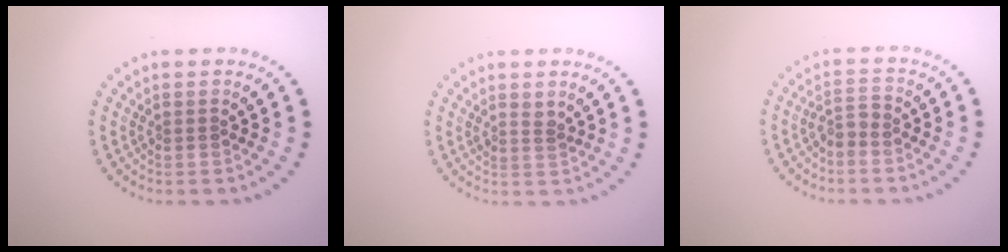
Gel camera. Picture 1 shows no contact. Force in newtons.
{"total": 1.1, "press": 0.8, "slide": 0.7}
{"total": 1.5, "press": 1.2, "slide": 0.9}